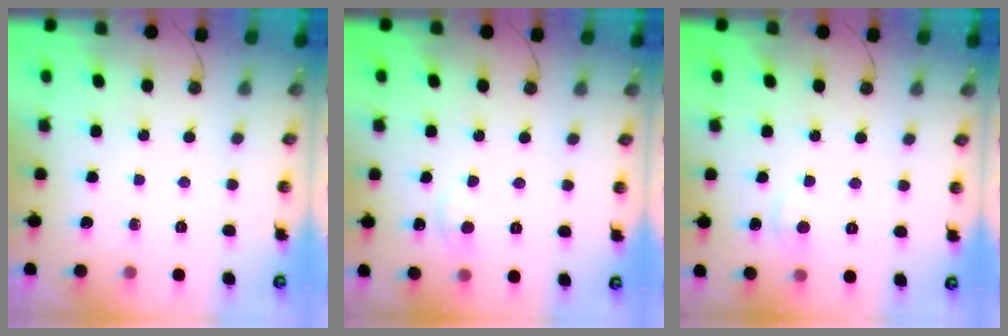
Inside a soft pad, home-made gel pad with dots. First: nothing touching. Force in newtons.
{"total": 1.3, "press": 1.2, "slide": 0.5}
{"total": 2.5, "press": 2.5, "slide": 0.6}